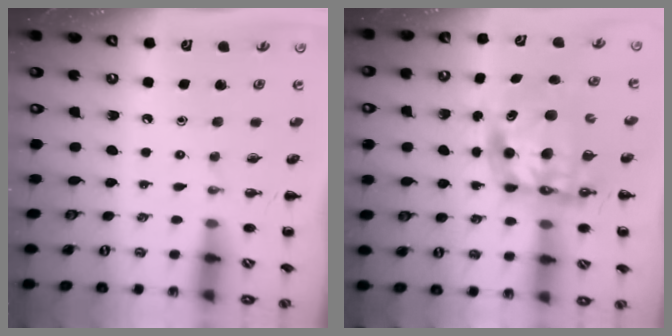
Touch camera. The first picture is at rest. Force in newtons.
{"total": 11.9, "press": 11.6, "slide": 2.4}